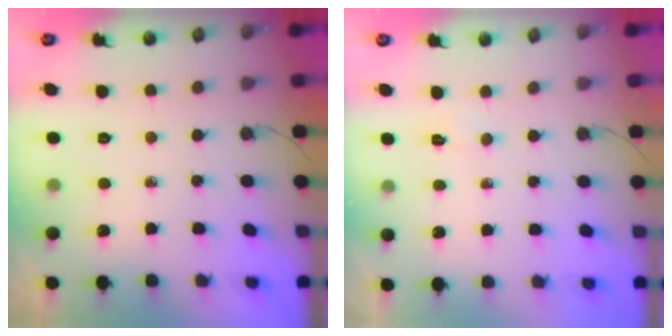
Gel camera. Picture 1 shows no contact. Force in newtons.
{"total": 1.8, "press": 1.6, "slide": 0.6}